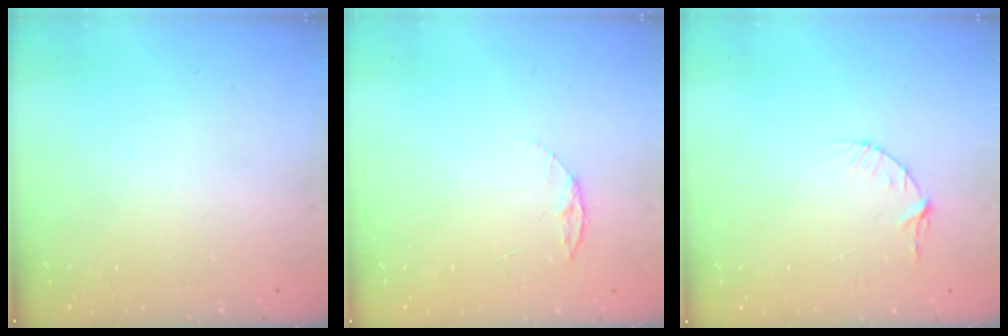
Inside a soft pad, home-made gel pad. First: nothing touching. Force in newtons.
{"total": 4.4, "press": 4.4, "slide": 0.5}
{"total": 3.4, "press": 3.4, "slide": 0.4}